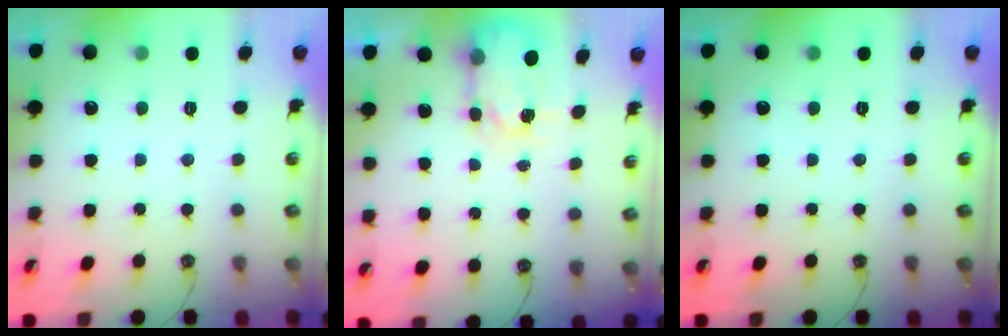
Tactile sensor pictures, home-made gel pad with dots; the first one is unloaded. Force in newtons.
{"total": 5.4, "press": 5.4, "slide": 0.4}
{"total": 0.0}